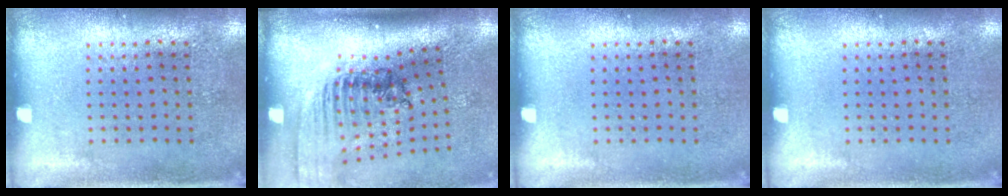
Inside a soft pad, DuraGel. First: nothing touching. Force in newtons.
{"total": 1.7, "press": 1.4, "slide": 1.0}
{"total": 0.0}
{"total": 0.0}